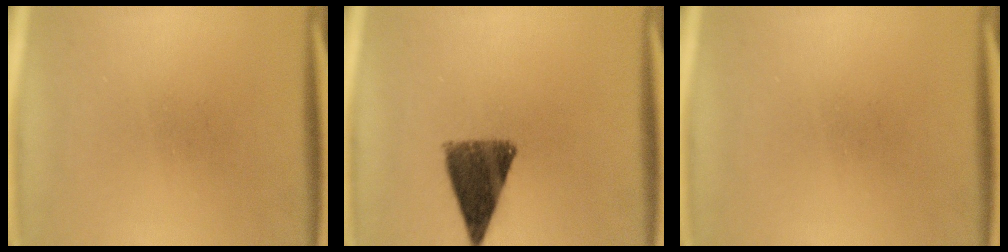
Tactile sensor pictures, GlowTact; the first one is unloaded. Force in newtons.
{"total": 10.1}
{"total": 0.0}